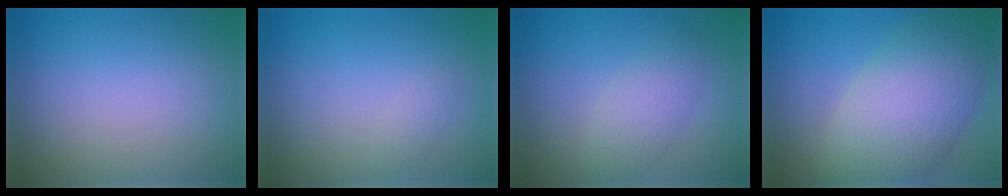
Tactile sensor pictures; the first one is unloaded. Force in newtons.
{"total": 0.7, "press": 0.7, "slide": 0.0}
{"total": 2.7, "press": 2.7, "slide": 0.1}
{"total": 10.1, "press": 10.1, "slide": 0.3}